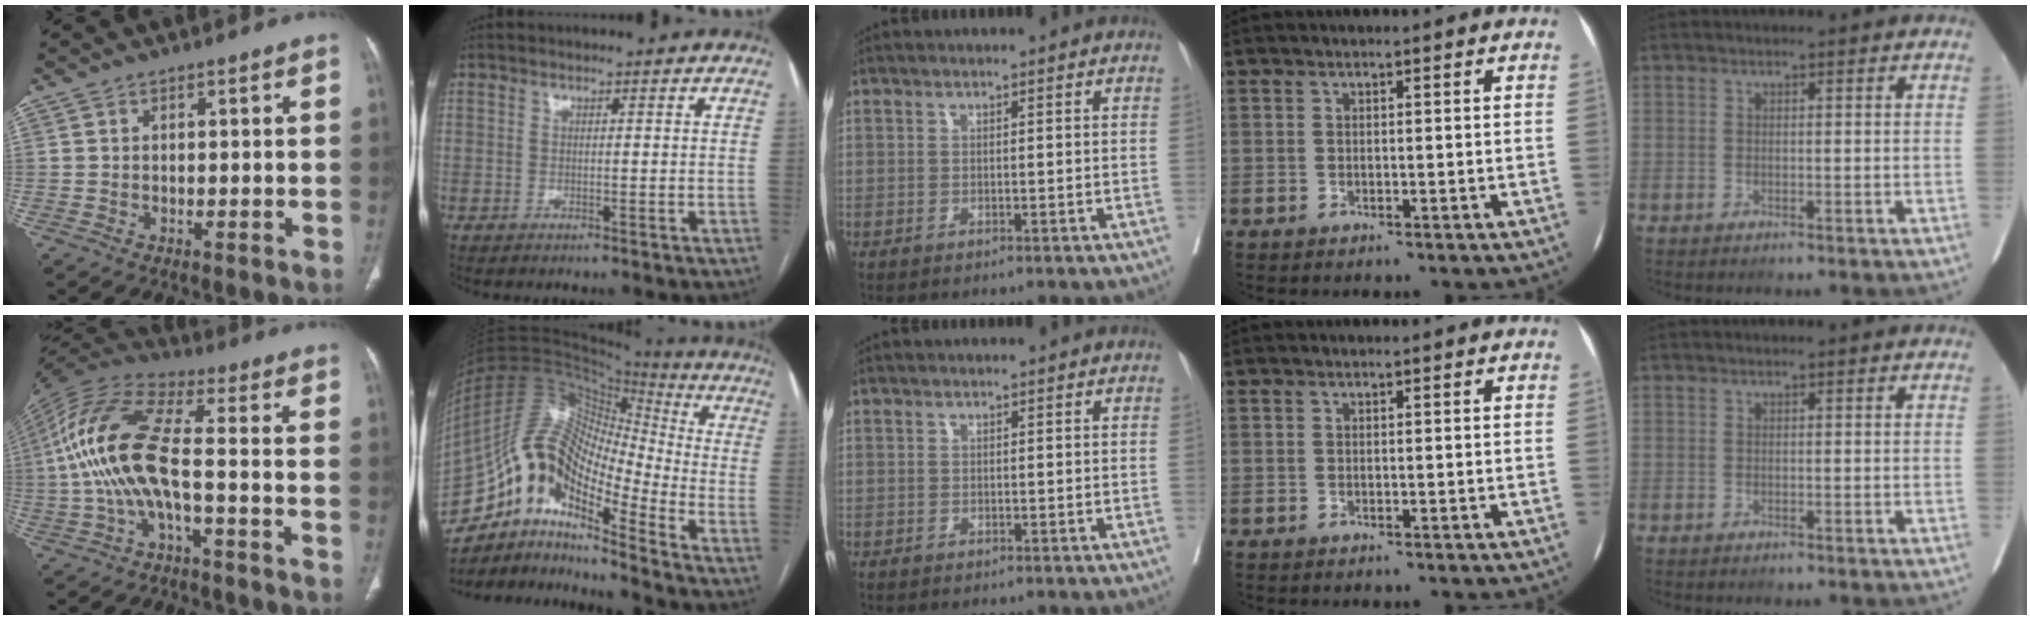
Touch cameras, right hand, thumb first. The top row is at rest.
{"thumb": {"total": 14.8, "force": [-2.5, 4.9, 13.7], "torque": [-0.300, 0.046, -0.055]}, "index": {"total": 17.6, "force": [-11.0, 5.6, 12.5], "torque": [-0.233, 0.042, -0.193]}}